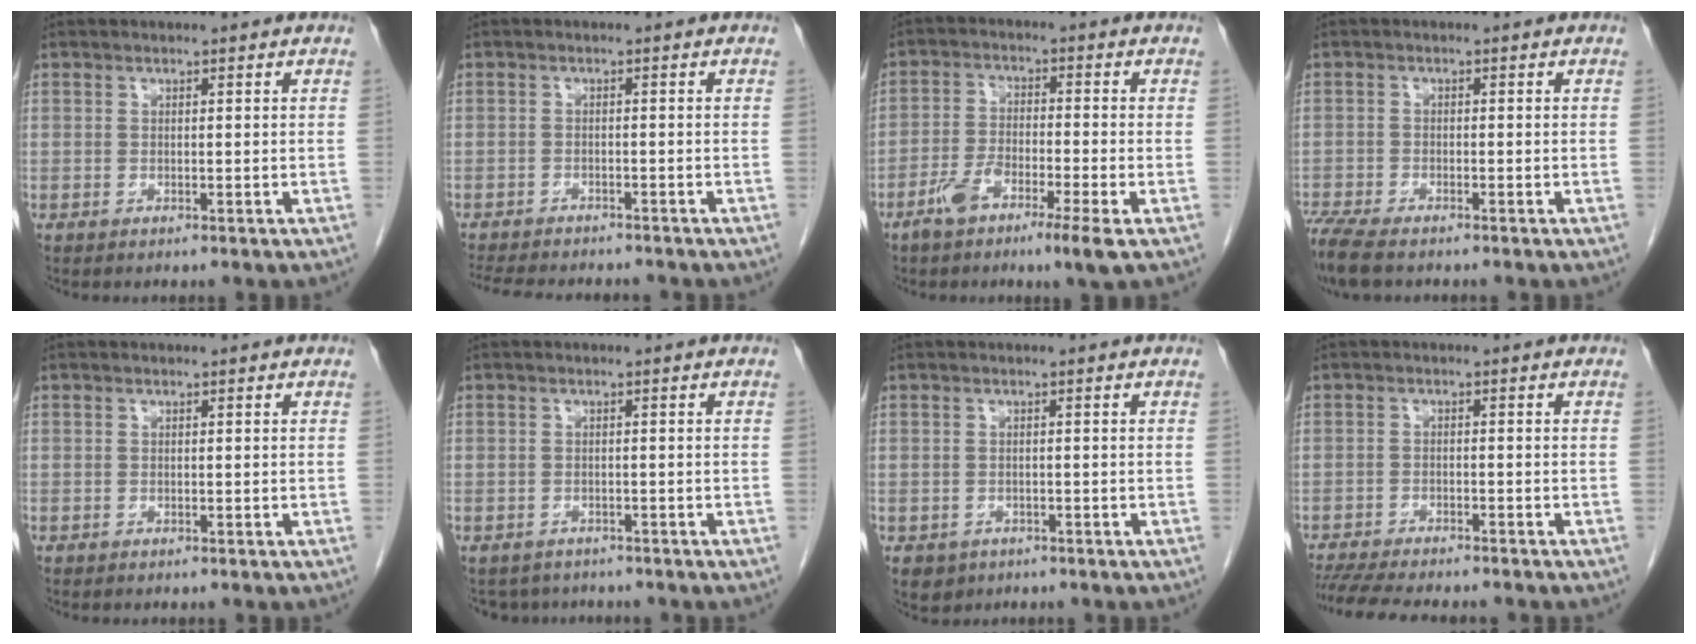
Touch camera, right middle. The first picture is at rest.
{"total": 11.3, "force": [-10.0, 2.9, 4.3], "torque": [-0.081, -0.008, -0.136]}
{"total": 7.4, "force": [-4.3, 0.6, 6.0], "torque": [-0.120, -0.005, -0.081]}
{"total": 6.6, "force": [-5.4, 1.5, 3.5], "torque": [-0.074, -0.018, -0.098]}
{"total": 0.0}
{"total": 4.6, "force": [-4.0, 2.1, 0.2], "torque": [0.003, 0.000, -0.054]}
{"total": 2.9, "force": [-1.6, 2.3, 0.6], "torque": [-0.010, 0.001, -0.020]}
{"total": 12.2, "force": [-10.8, 2.0, 5.4], "torque": [-0.086, -0.015, -0.154]}